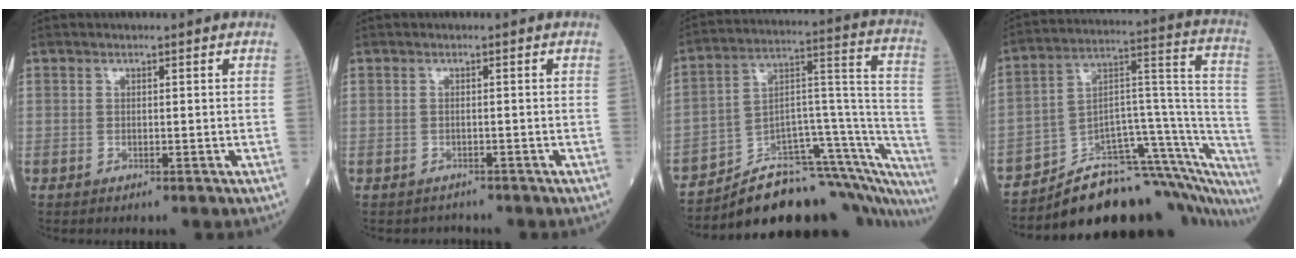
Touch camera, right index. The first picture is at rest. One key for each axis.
{"total": 1.1, "fx": -1.0, "fy": 0.4, "fz": -0.4, "tx": 0.001, "ty": -0.004, "tz": -0.016}
{"total": 26.8, "fx": -22.9, "fy": 6.6, "fz": 12.4, "tx": -0.086, "ty": 0.045, "tz": -0.323}
{"total": 27.2, "fx": -23.3, "fy": 6.1, "fz": 12.6, "tx": -0.084, "ty": 0.042, "tz": -0.328}